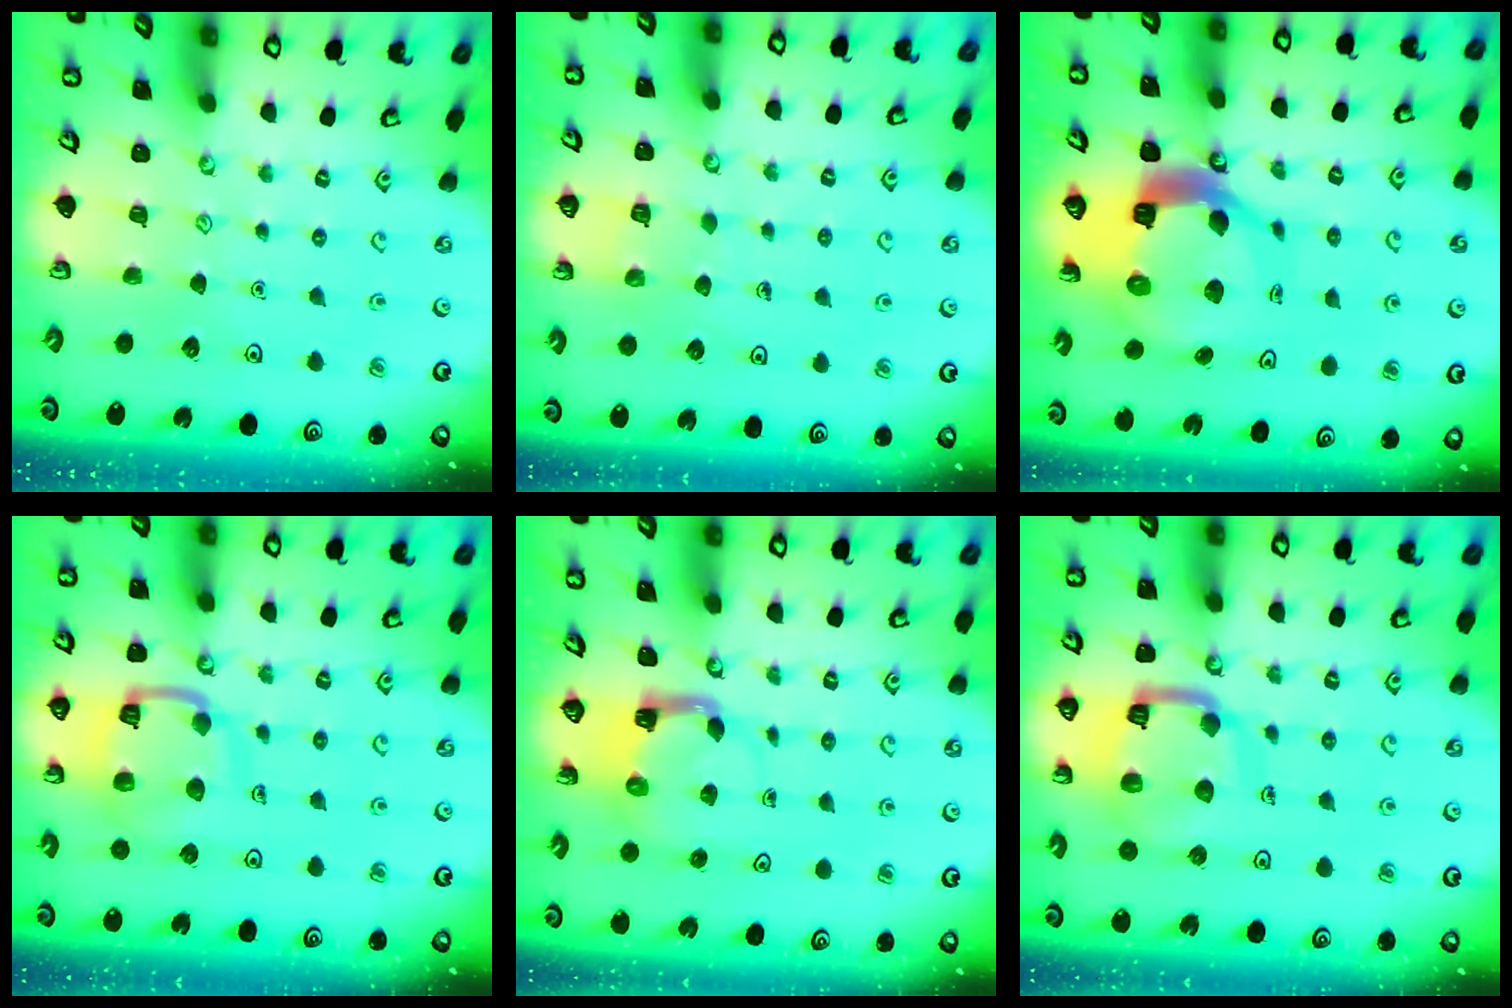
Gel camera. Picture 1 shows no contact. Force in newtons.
{"total": 3.0, "press": 3.0, "slide": 0.2}
{"total": 14.9, "press": 14.8, "slide": 1.8}
{"total": 13.2, "press": 13.1, "slide": 1.5}
{"total": 3.9, "press": 3.9, "slide": 0.8}
{"total": 15.2, "press": 15.2, "slide": 1.5}